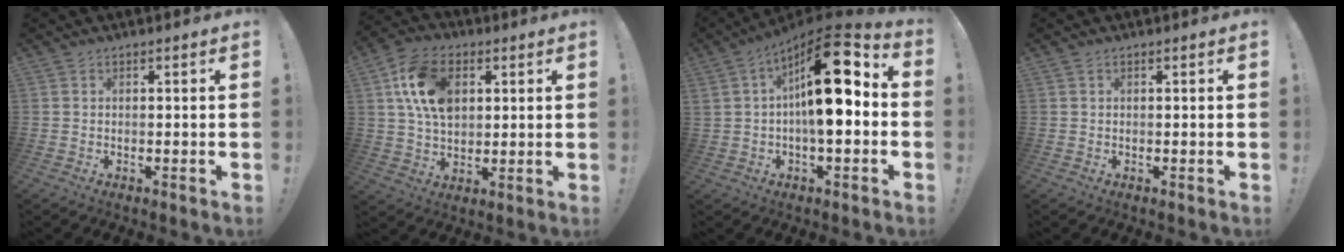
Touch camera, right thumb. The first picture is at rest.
{"total": 15.2, "force": [4.6, 10.6, 9.8], "torque": [-0.177, 0.005, 0.091]}
{"total": 19.3, "force": [2.9, 8.0, 17.4], "torque": [-0.258, -0.005, 0.043]}
{"total": 0.0}